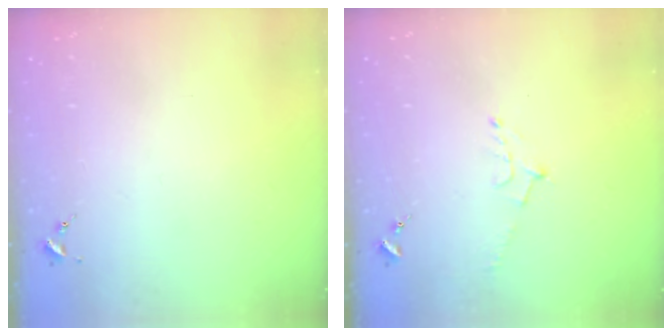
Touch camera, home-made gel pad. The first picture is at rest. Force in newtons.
{"total": 5.6, "press": 5.5, "slide": 1.0}